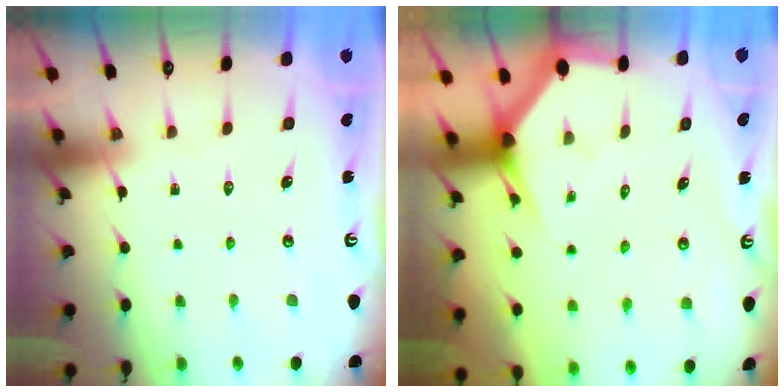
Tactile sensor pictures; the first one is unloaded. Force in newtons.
{"total": 2.6, "press": 2.6, "slide": 0.0}